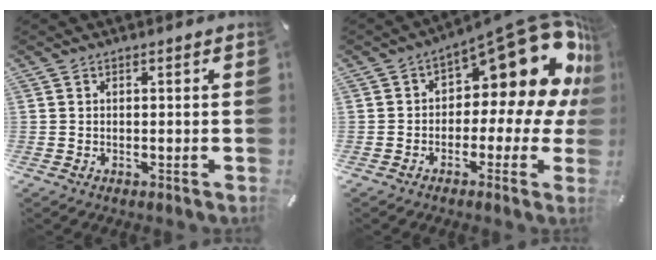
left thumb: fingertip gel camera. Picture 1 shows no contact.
{"total": 19.8, "force": [10.0, 8.8, 14.6], "torque": [-0.177, -0.087, 0.166]}